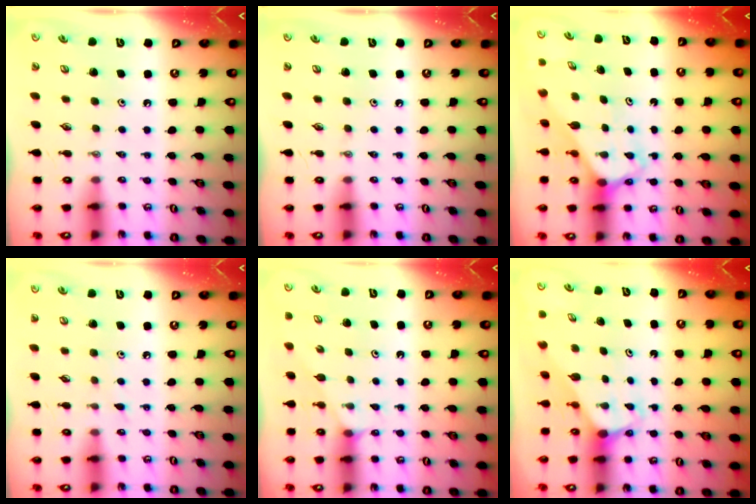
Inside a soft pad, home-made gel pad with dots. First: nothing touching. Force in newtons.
{"total": 0.0}
{"total": 2.7, "press": 2.7, "slide": 0.1}
{"total": 3.9, "press": 3.9, "slide": 0.4}
{"total": 2.9, "press": 2.8, "slide": 0.5}
{"total": 2.9, "press": 2.9, "slide": 0.2}